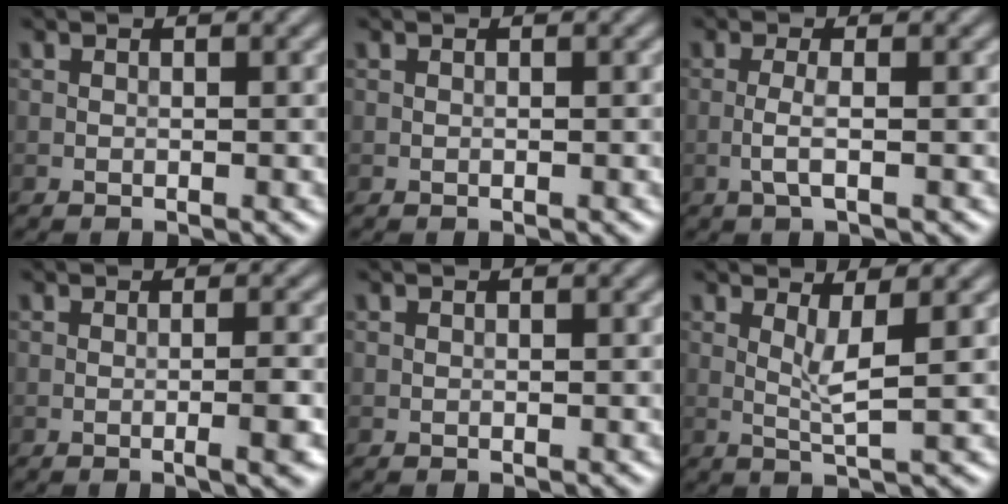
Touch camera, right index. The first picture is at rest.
{"total": 0.0}
{"total": 1.7, "force": [-0.4, 0.2, 1.6], "torque": [-0.035, 0.002, -0.013]}
{"total": 3.5, "force": [-0.7, 0.9, 3.3], "torque": [-0.035, 0.003, -0.012]}
{"total": 0.0}
{"total": 2.6, "force": [0.6, 0.3, 2.5], "torque": [-0.052, -0.006, 0.014]}